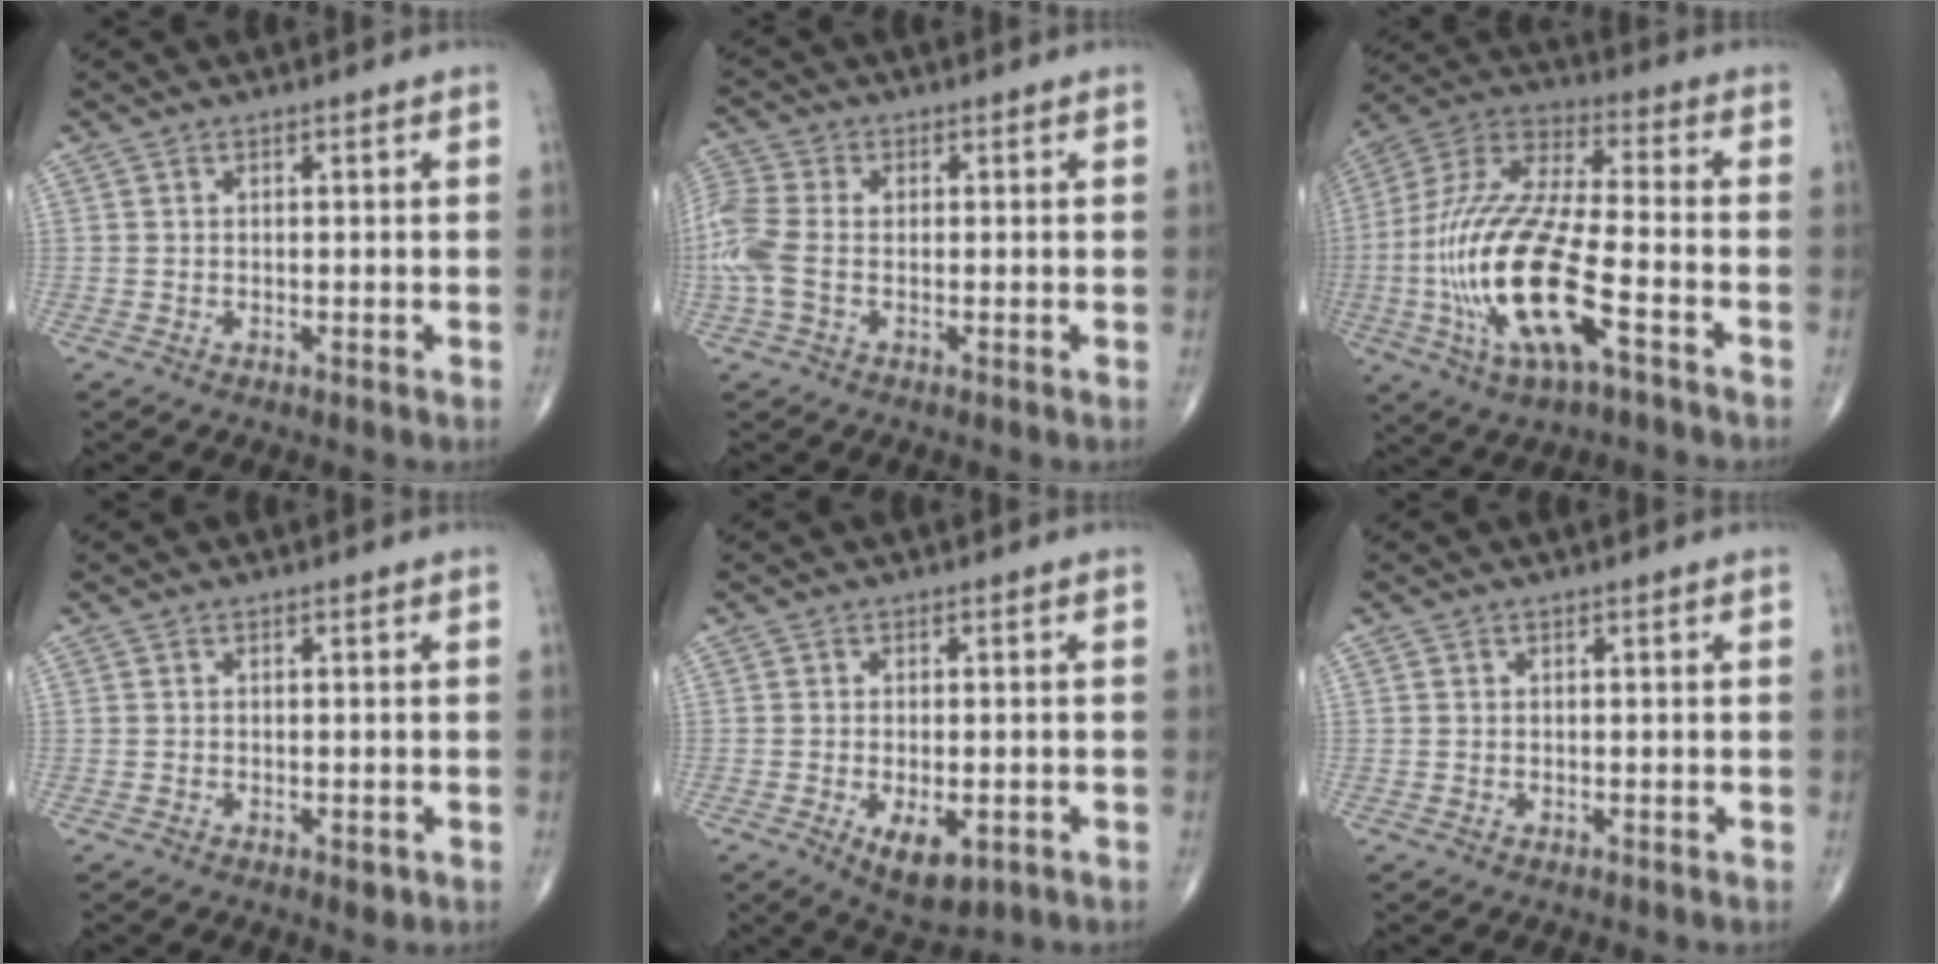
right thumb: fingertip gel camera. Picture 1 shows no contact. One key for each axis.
{"total": 8.3, "fx": -0.7, "fy": 5.2, "fz": 6.5, "tx": -0.182, "ty": 0.014, "tz": -0.017}
{"total": 23.1, "fx": -6.8, "fy": 7.6, "fz": 20.7, "tx": -0.468, "ty": 0.019, "tz": -0.118}
{"total": 1.4, "fx": -0.5, "fy": 0.7, "fz": 1.1, "tx": -0.009, "ty": -0.002, "tz": -0.006}
{"total": 6.5, "fx": -2.2, "fy": 3.1, "fz": 5.2, "tx": -0.078, "ty": -0.006, "tz": -0.024}
{"total": 0.0}